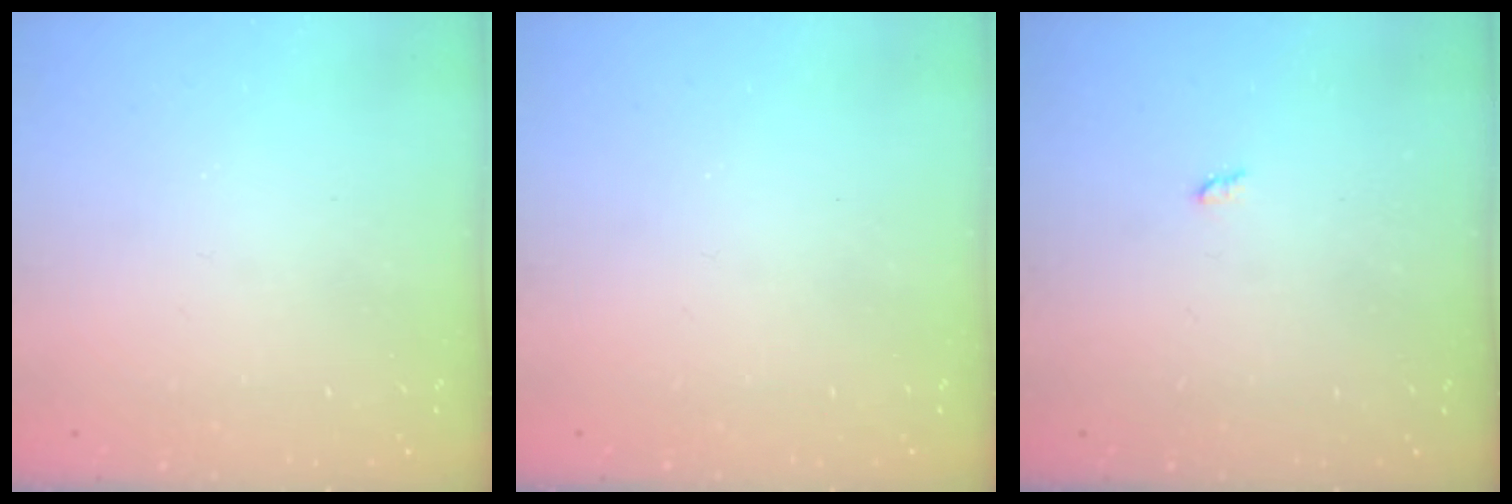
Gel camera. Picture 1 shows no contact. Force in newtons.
{"total": 0.0}
{"total": 1.2, "press": 1.2, "slide": 0.2}